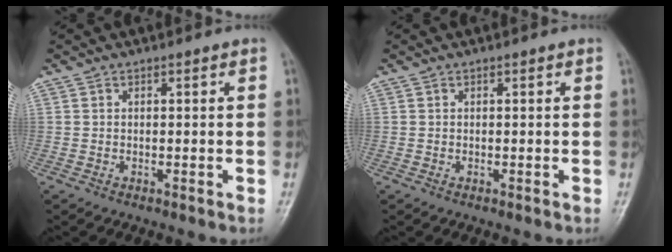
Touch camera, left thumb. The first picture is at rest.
{"total": 0.0}